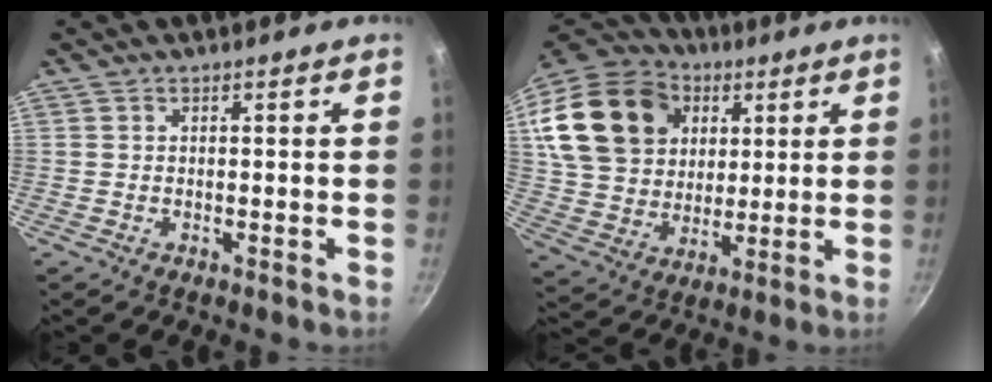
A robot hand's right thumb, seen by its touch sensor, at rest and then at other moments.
{"total": 24.7, "force": [8.3, 19.1, 13.3], "torque": [-0.251, 0.015, 0.157]}